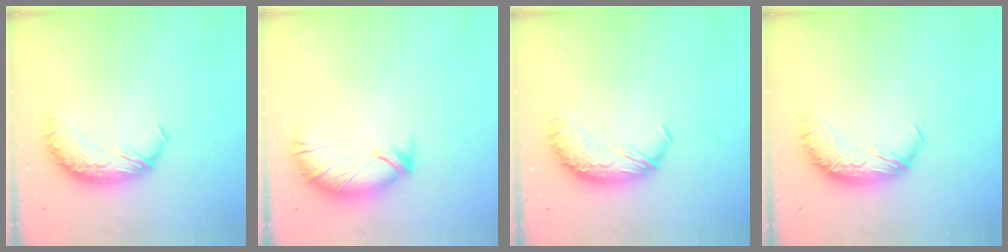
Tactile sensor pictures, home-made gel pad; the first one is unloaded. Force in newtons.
{"total": 3.5, "press": 3.2, "slide": 1.3}
{"total": 0.0}
{"total": 0.0}